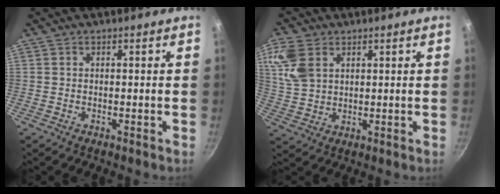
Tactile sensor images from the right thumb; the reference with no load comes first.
{"total": 8.8, "force": [3.6, 6.0, 5.4], "torque": [-0.107, -0.006, 0.077]}